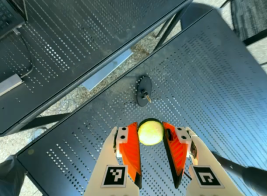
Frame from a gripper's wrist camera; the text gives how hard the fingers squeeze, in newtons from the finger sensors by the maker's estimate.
{"total": 9.5, "left": 9.8, "right": 9.3}